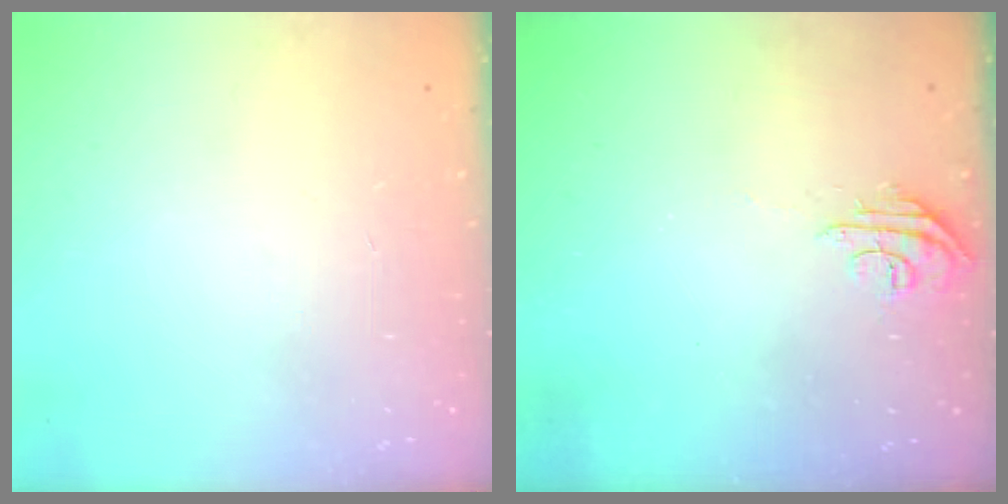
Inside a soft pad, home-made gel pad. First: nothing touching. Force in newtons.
{"total": 4.9, "press": 4.9, "slide": 0.7}